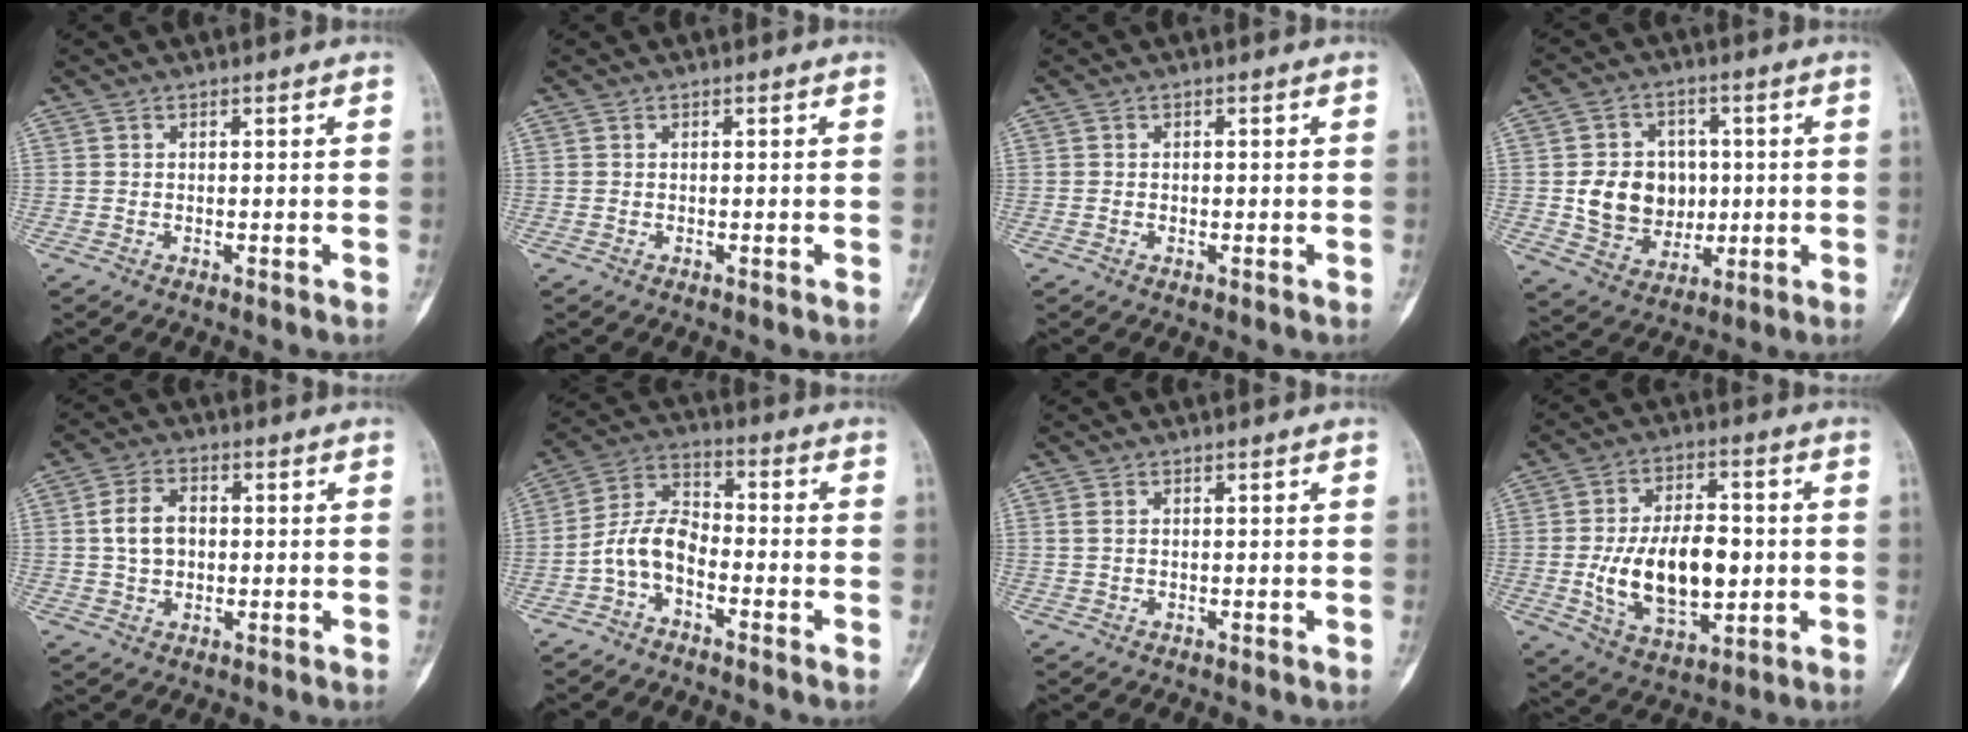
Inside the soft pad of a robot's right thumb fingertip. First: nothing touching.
{"total": 0.0}
{"total": 0.7, "force": [-0.1, 0.5, 0.4], "torque": [-0.007, 0.004, -0.002]}
{"total": 12.0, "force": [0.2, 10.1, 6.3], "torque": [-0.063, 0.000, 0.017]}
{"total": 6.2, "force": [0.5, 4.4, 4.3], "torque": [-0.071, 0.009, 0.007]}
{"total": 7.7, "force": [-3.2, 4.3, 5.5], "torque": [-0.104, 0.046, -0.076]}
{"total": 1.2, "force": [0.4, 0.8, 0.9], "torque": [-0.024, 0.004, 0.011]}
{"total": 16.9, "force": [-1.4, 9.7, 13.8], "torque": [-0.211, 0.004, -0.012]}